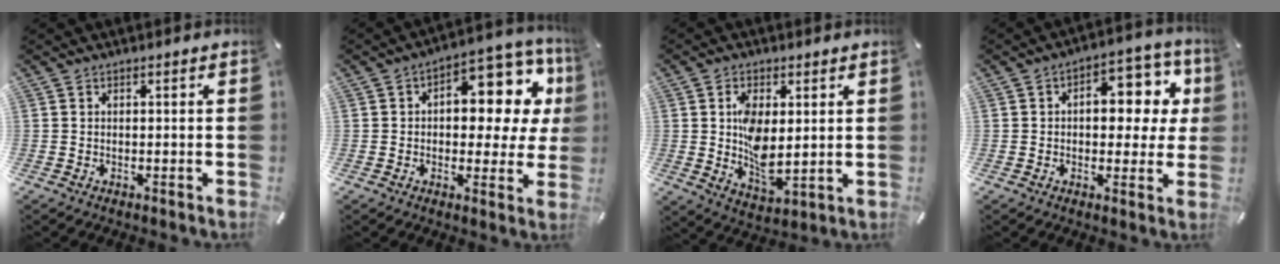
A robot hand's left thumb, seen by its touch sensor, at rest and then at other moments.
{"total": 13.2, "force": [3.8, 7.7, 10.0], "torque": [-0.115, -0.034, 0.060]}
{"total": 9.5, "force": [1.4, 5.4, 7.6], "torque": [-0.134, -0.007, 0.022]}
{"total": 12.6, "force": [2.3, 7.5, 9.8], "torque": [-0.116, -0.009, 0.035]}